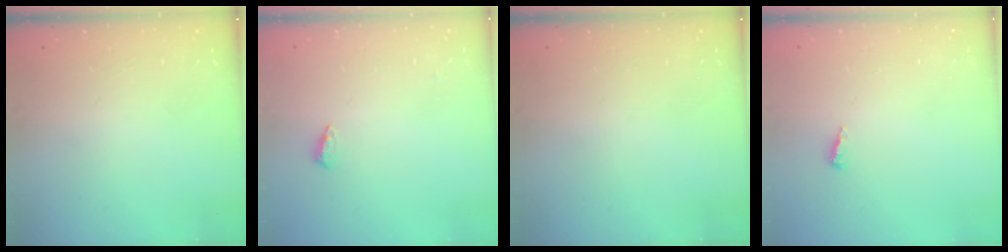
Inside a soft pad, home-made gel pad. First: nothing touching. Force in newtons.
{"total": 3.9, "press": 3.8, "slide": 0.6}
{"total": 0.0}
{"total": 2.5, "press": 2.5, "slide": 0.2}